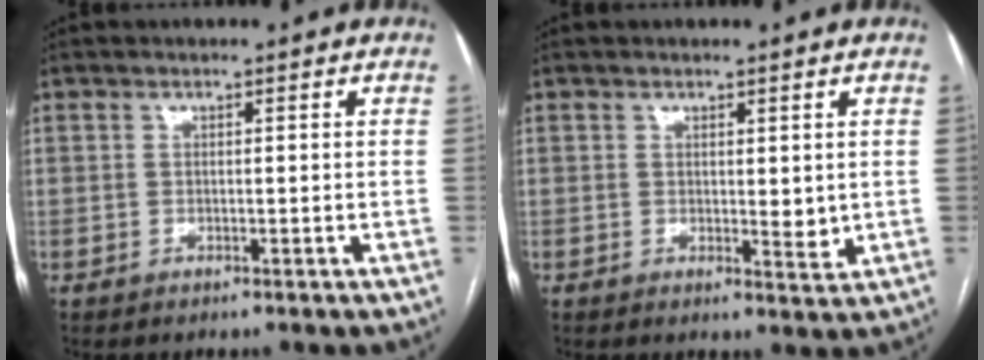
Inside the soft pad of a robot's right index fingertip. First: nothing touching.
{"total": 2.3, "force": [0.2, 0.9, 2.1], "torque": [-0.029, -0.008, 0.008]}